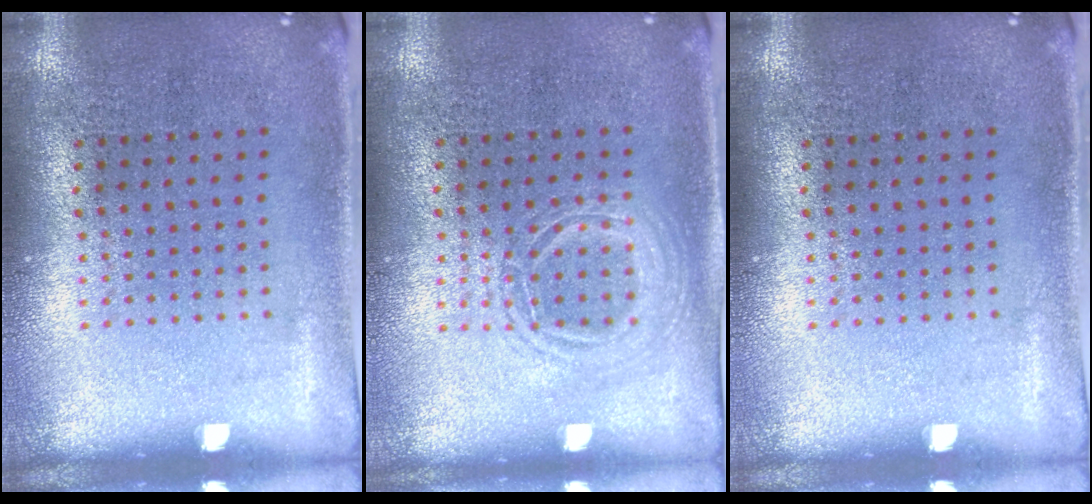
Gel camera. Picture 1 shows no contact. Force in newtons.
{"total": 1.2, "press": 1.1, "slide": 0.3}
{"total": 0.0}